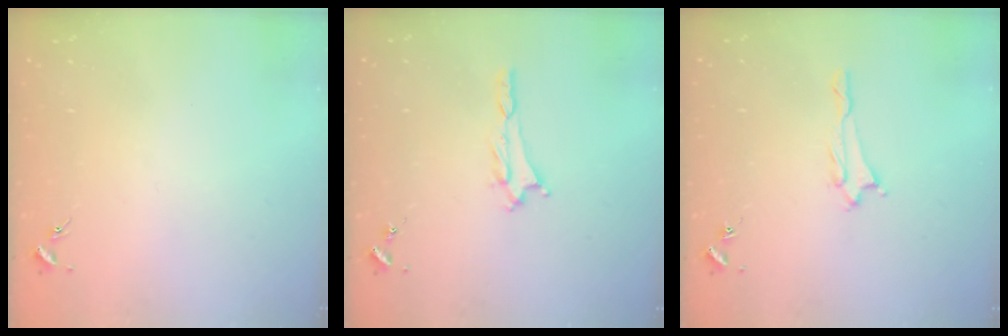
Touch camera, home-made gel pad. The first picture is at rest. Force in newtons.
{"total": 1.3, "press": 1.3, "slide": 0.2}
{"total": 1.3, "press": 1.3, "slide": 0.1}